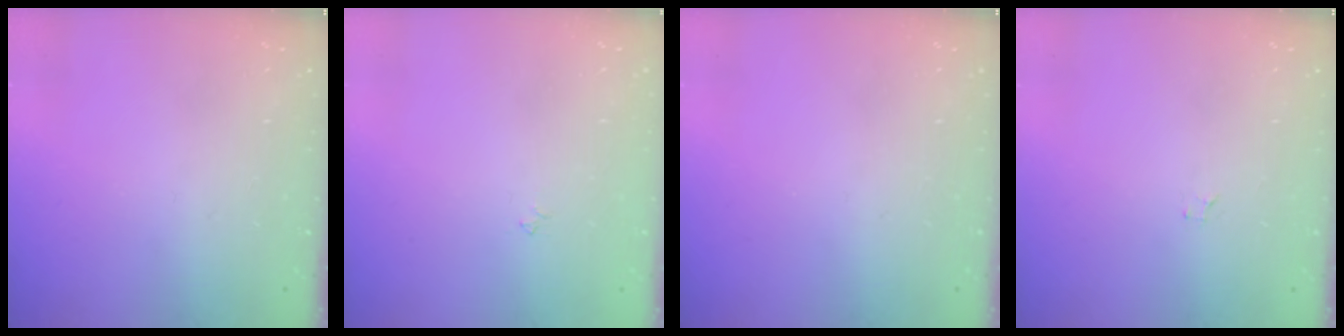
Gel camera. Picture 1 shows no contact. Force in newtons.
{"total": 2.4, "press": 2.3, "slide": 0.5}
{"total": 0.0}
{"total": 0.6, "press": 0.6, "slide": 0.1}